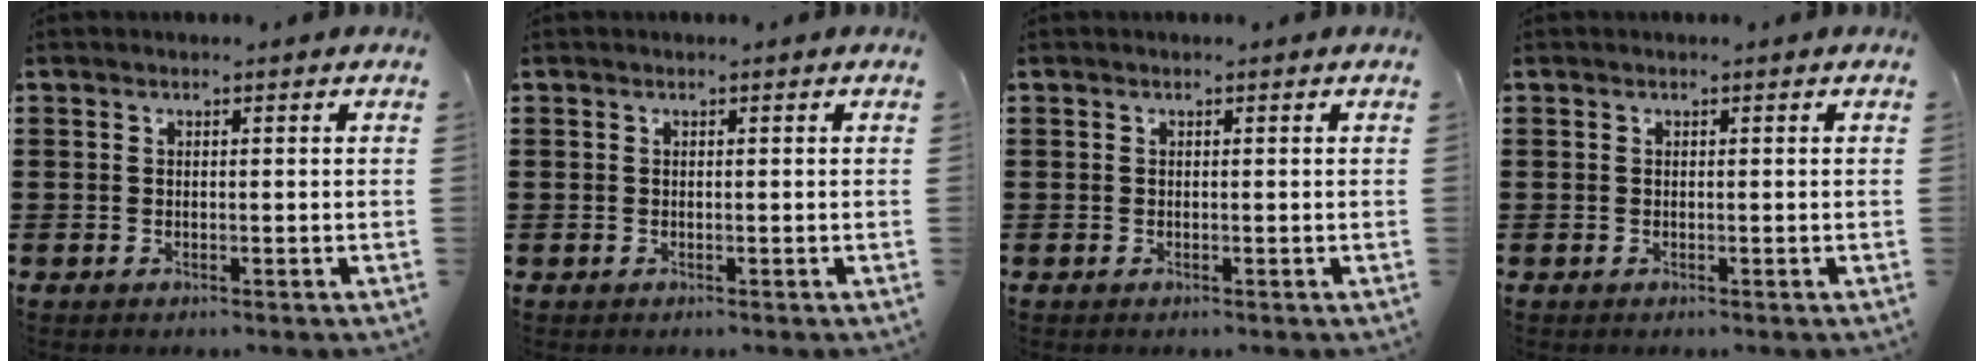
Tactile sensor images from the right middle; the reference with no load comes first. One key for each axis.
{"total": 0.0}
{"total": 0.0}
{"total": 0.0}